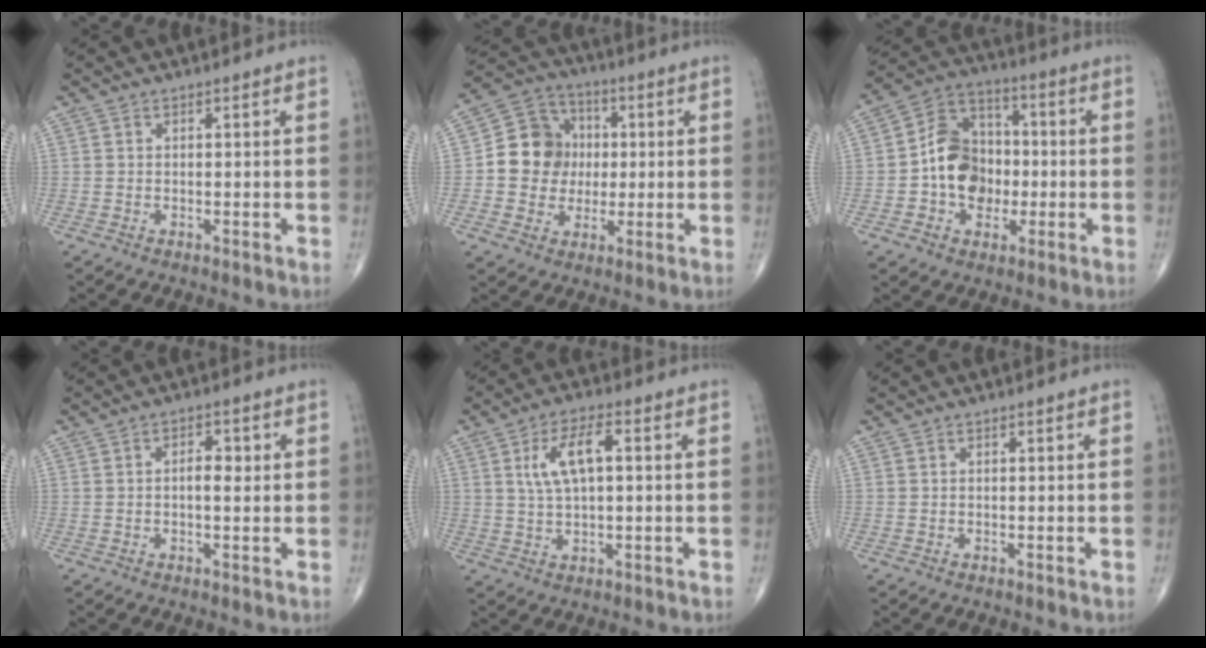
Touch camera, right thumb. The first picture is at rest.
{"total": 12.0, "force": [0.3, 10.8, 5.1], "torque": [-0.050, 0.021, 0.000]}
{"total": 13.1, "force": [-1.6, 10.4, 7.8], "torque": [-0.093, 0.033, -0.035]}
{"total": 3.2, "force": [0.2, 1.6, 2.8], "torque": [-0.038, 0.003, -0.001]}
{"total": 8.0, "force": [1.7, 3.1, 7.2], "torque": [-0.140, 0.011, 0.031]}
{"total": 0.0}